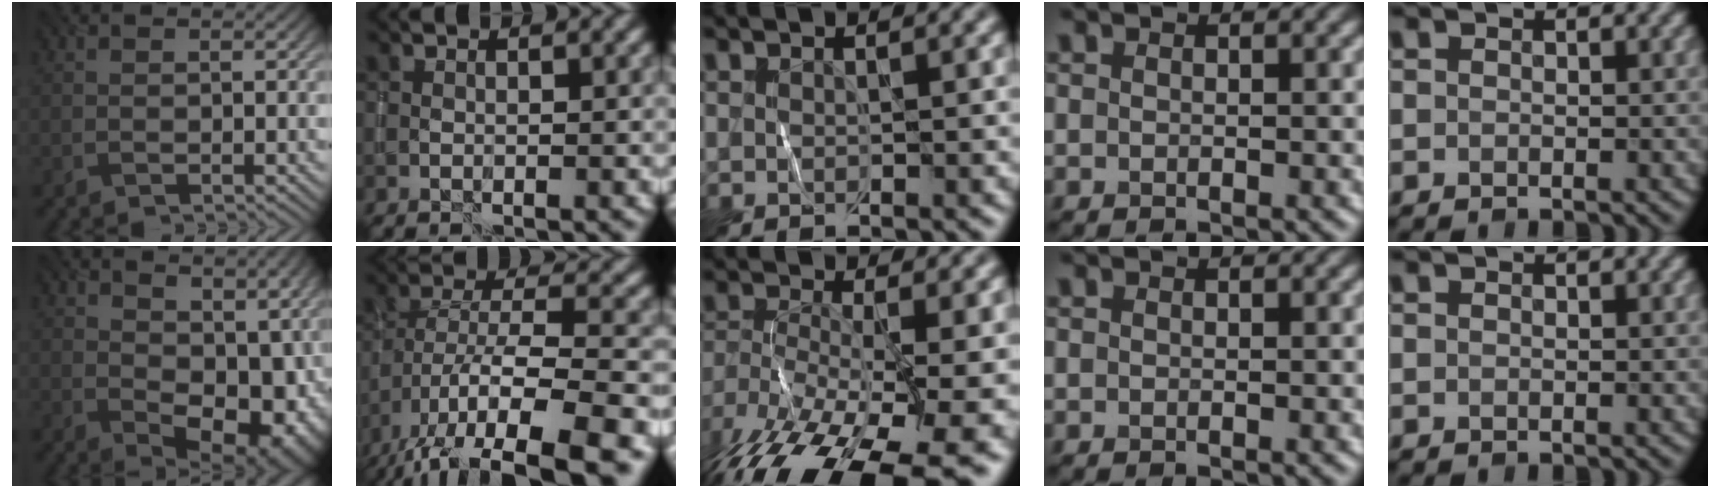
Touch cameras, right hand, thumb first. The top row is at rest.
{"thumb": {"total": 12.9, "force": [1.0, 8.3, 9.8], "torque": [-0.111, -0.031, 0.050]}, "index": {"total": 14.5, "force": [-8.8, 4.6, 10.5], "torque": [-0.197, -0.005, -0.130]}, "middle": {"total": 15.6, "force": [-9.7, 5.7, 10.9], "torque": [-0.218, -0.041, -0.136]}}